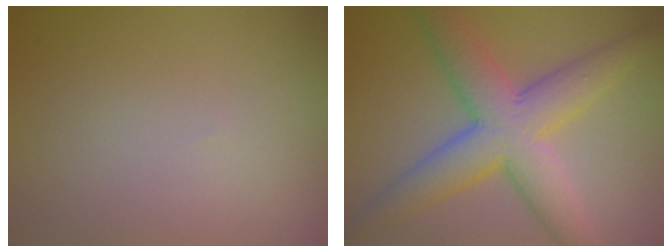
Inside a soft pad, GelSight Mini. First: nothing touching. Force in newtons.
{"total": 7.8, "press": 7.8, "slide": 0.3}